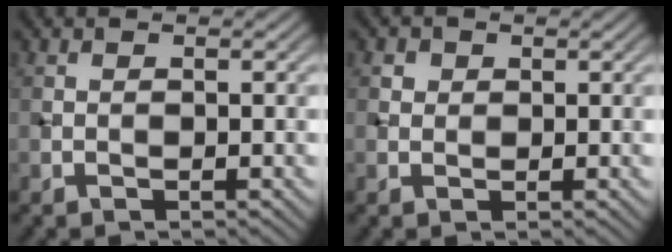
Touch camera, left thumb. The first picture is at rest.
{"total": 1.8, "force": [0.8, 1.5, 0.6], "torque": [-0.012, -0.006, 0.013]}